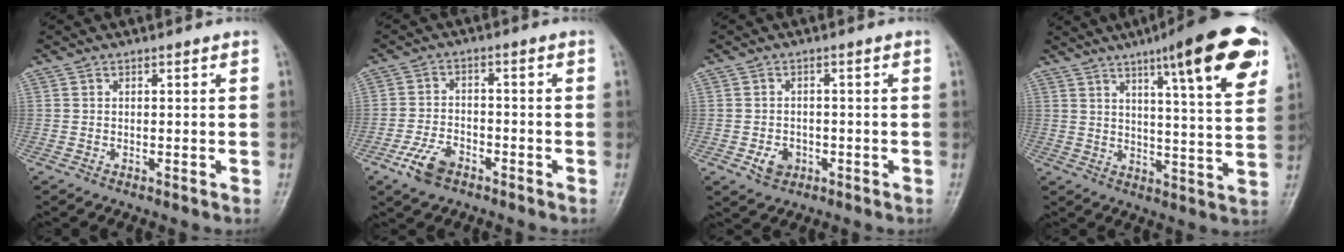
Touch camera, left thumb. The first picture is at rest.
{"total": 6.0, "force": [-3.7, 3.3, 3.4], "torque": [-0.066, 0.017, -0.069]}
{"total": 3.6, "force": [-1.3, 2.8, 1.8], "torque": [-0.021, 0.007, -0.017]}
{"total": 18.7, "force": [9.8, 3.2, 15.6], "torque": [-0.193, -0.031, 0.134]}